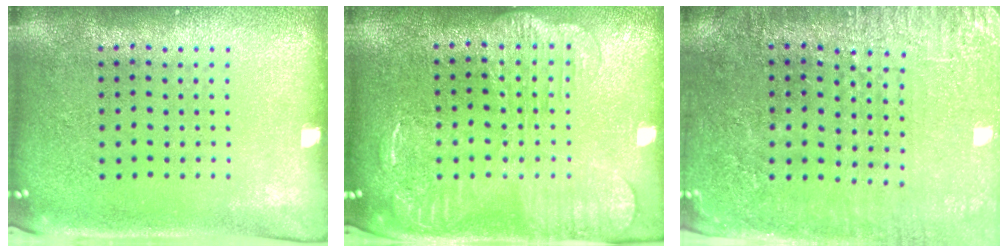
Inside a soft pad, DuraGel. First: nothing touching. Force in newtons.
{"total": 2.0, "press": 2.0, "slide": 0.4}
{"total": 2.9, "press": 2.8, "slide": 0.9}